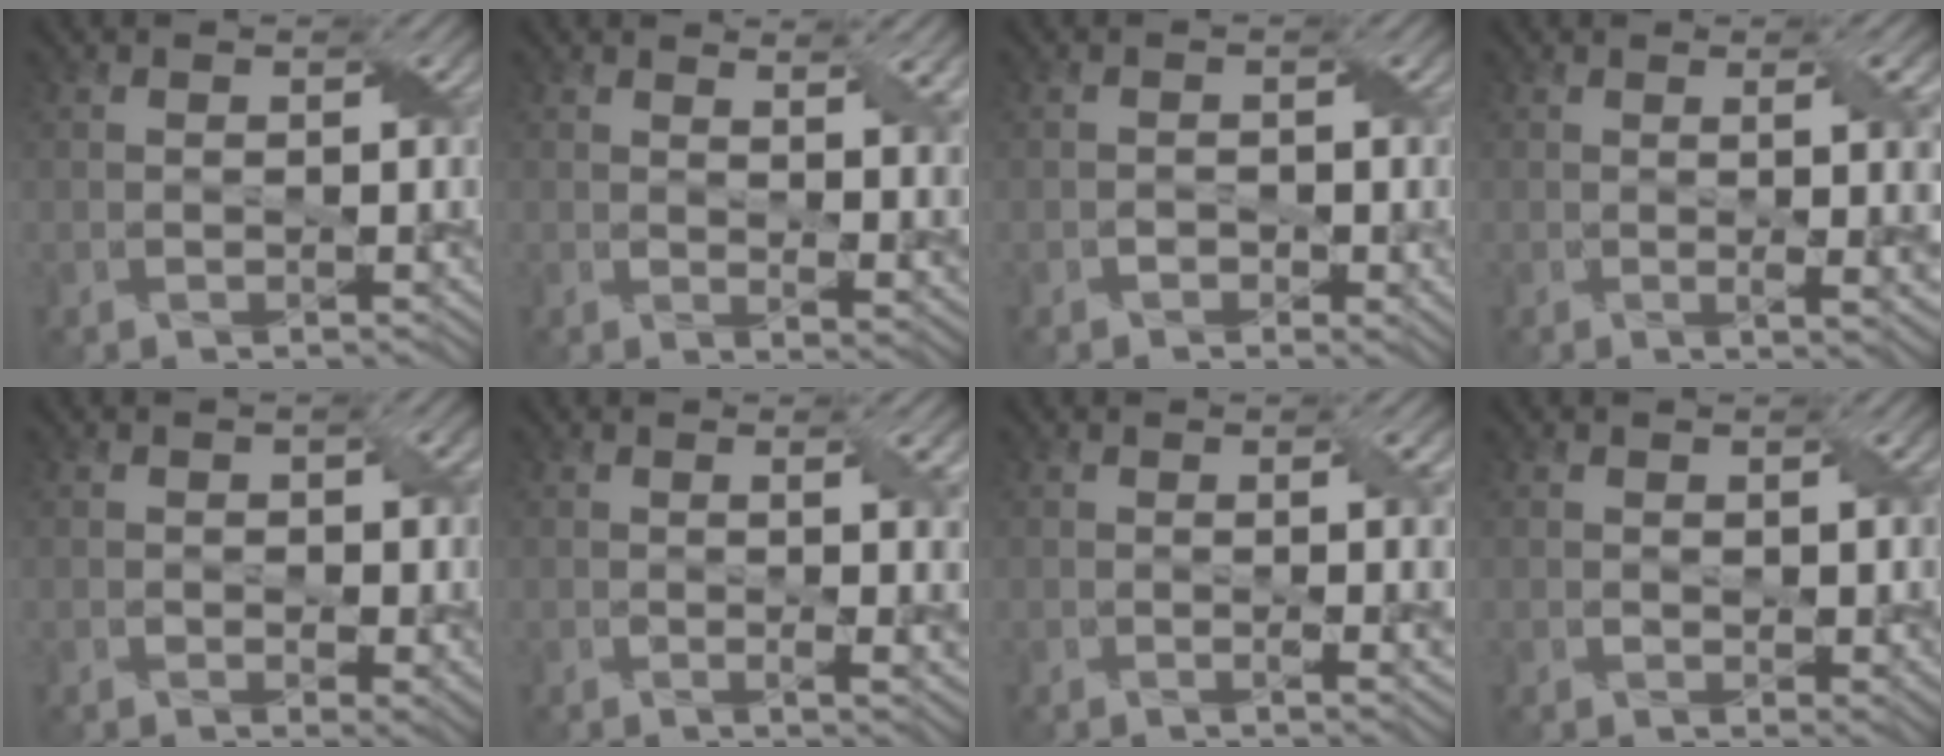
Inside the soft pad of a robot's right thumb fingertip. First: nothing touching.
{"total": 6.5, "force": [2.6, 2.1, 5.6], "torque": [-0.072, 0.000, 0.049]}
{"total": 1.5, "force": [-0.6, 0.9, 1.0], "torque": [-0.016, -0.003, -0.010]}
{"total": 7.5, "force": [0.4, 1.8, 7.3], "torque": [-0.093, 0.004, 0.011]}
{"total": 3.8, "force": [0.4, 2.2, 3.1], "torque": [-0.043, -0.005, 0.012]}
{"total": 6.2, "force": [0.4, 1.4, 6.1], "torque": [-0.084, 0.001, 0.012]}
{"total": 5.2, "force": [0.2, 1.1, 5.1], "torque": [-0.071, 0.004, 0.006]}
{"total": 2.1, "force": [0.8, 1.0, 1.6], "torque": [-0.027, -0.004, 0.020]}